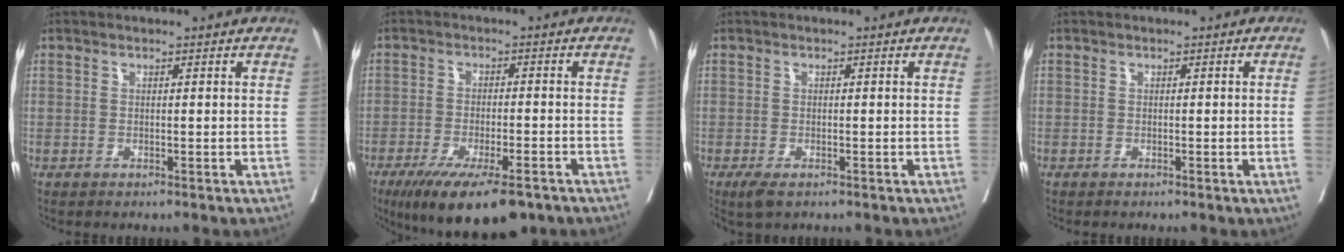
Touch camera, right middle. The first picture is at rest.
{"total": 13.0, "force": [-9.1, 3.1, 8.7], "torque": [-0.132, -0.024, -0.142]}
{"total": 2.7, "force": [-1.7, 1.0, 1.8], "torque": [-0.037, -0.007, -0.025]}
{"total": 0.7, "force": [-0.1, -0.2, 0.7], "torque": [-0.009, -0.001, 0.001]}